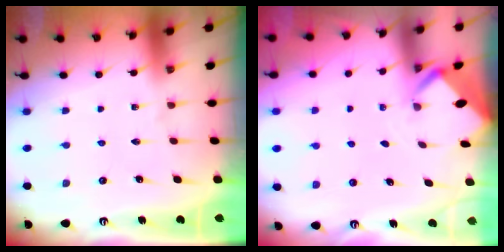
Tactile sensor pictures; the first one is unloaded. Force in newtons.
{"total": 2.2, "press": 2.2, "slide": 0.2}